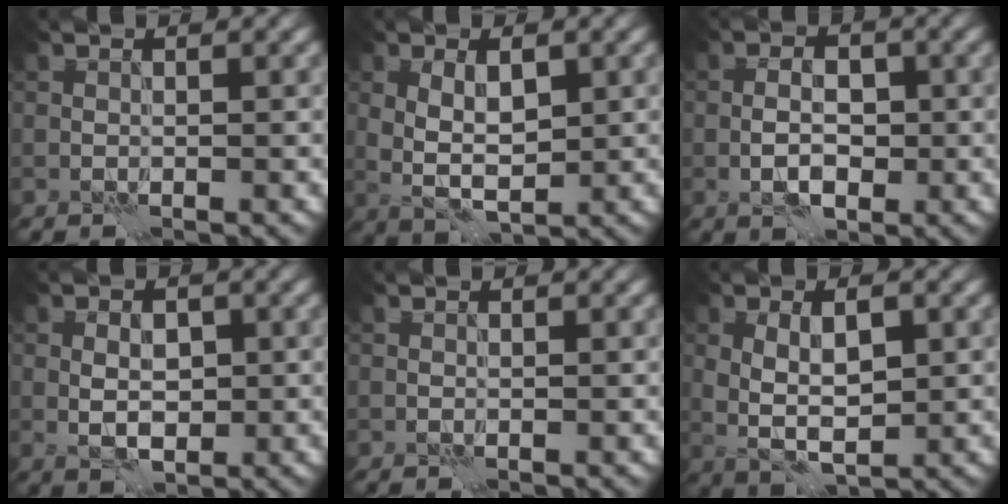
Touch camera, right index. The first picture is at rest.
{"total": 4.0, "force": [0.6, 2.1, 3.3], "torque": [-0.063, -0.003, 0.015]}
{"total": 3.6, "force": [-0.8, 2.0, 2.8], "torque": [-0.044, 0.005, -0.018]}
{"total": 2.9, "force": [-0.1, 1.8, 2.3], "torque": [-0.037, 0.001, -0.002]}
{"total": 0.0}
{"total": 4.4, "force": [0.5, 2.1, 3.8], "torque": [-0.073, -0.003, 0.013]}